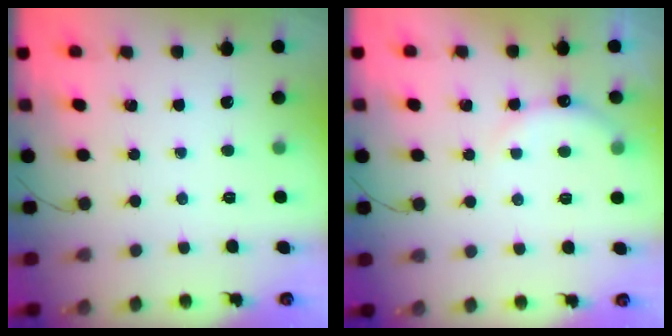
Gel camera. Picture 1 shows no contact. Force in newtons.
{"total": 6.5, "press": 6.4, "slide": 1.2}